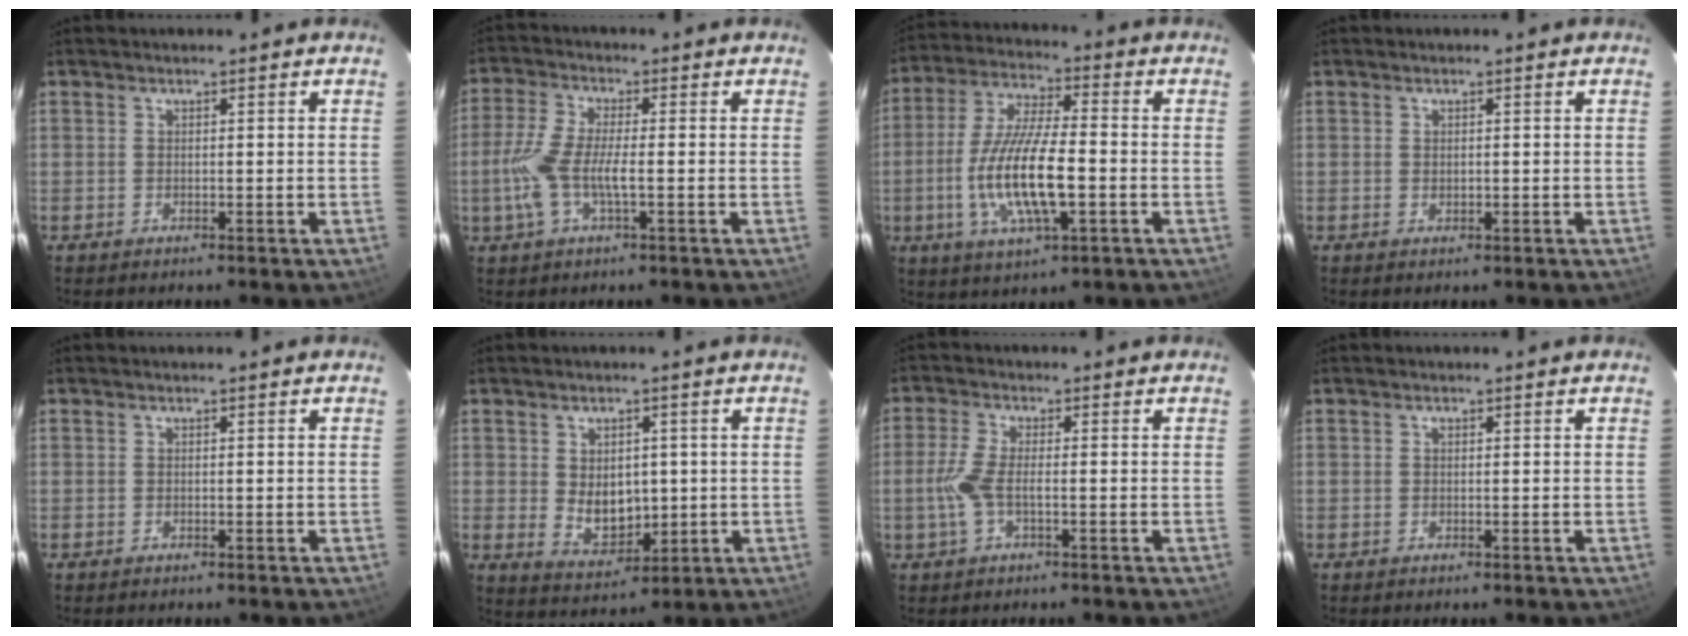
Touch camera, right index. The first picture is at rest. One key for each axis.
{"total": 8.7, "fx": -1.8, "fy": 2.3, "fz": 8.2, "tx": -0.183, "ty": 0.000, "tz": -0.037}
{"total": 14.9, "fx": -3.5, "fy": 4.0, "fz": 13.9, "tx": -0.286, "ty": -0.008, "tz": -0.065}
{"total": 0.9, "fx": 0.1, "fy": 0.7, "fz": 0.6, "tx": -0.009, "ty": 0.001, "tz": 0.003}
{"total": 0.0}
{"total": 5.6, "fx": 0.7, "fy": 4.4, "fz": 3.4, "tx": -0.056, "ty": -0.004, "tz": 0.027}
{"total": 5.4, "fx": -1.2, "fy": 1.6, "fz": 5.0, "tx": -0.116, "ty": 0.002, "tz": -0.025}
{"total": 0.0}